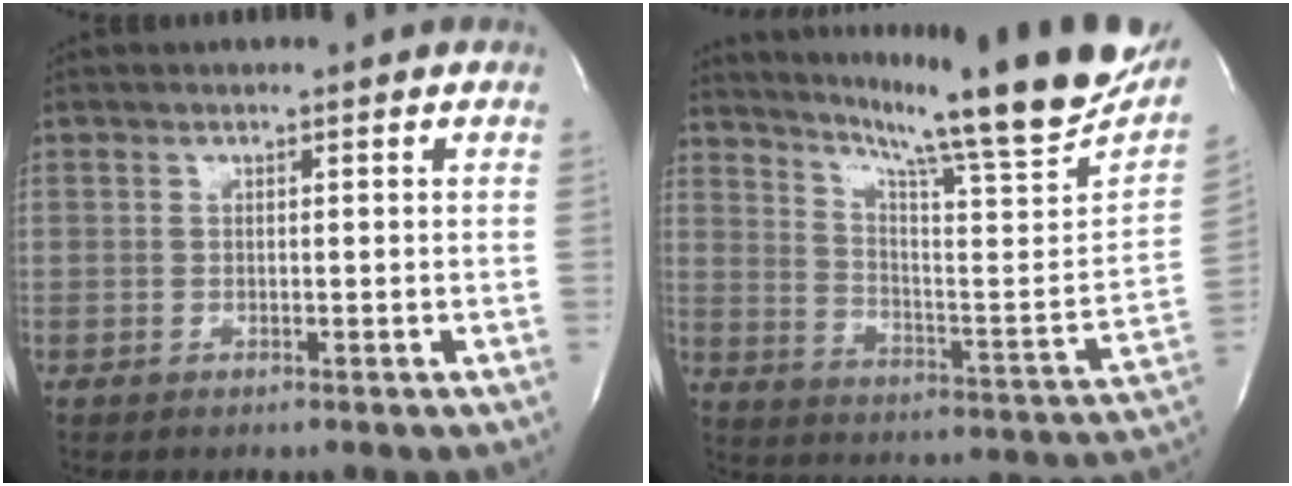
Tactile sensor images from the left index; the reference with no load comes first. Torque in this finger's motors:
{"motor_torque": [1.23, -0.73, 0.16, 0.13]}